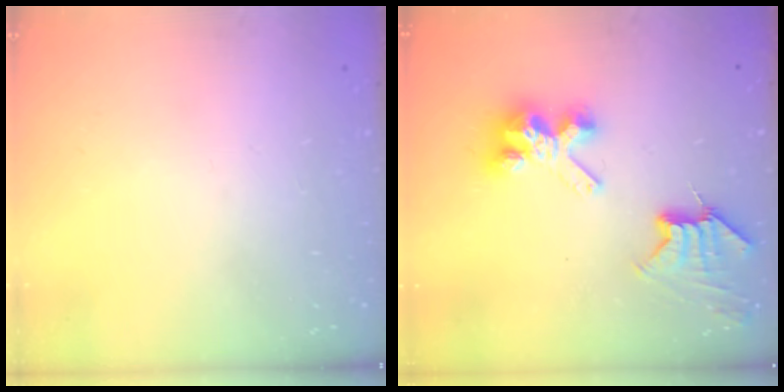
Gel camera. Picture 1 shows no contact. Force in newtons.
{"total": 10.3, "press": 10.2, "slide": 1.1}